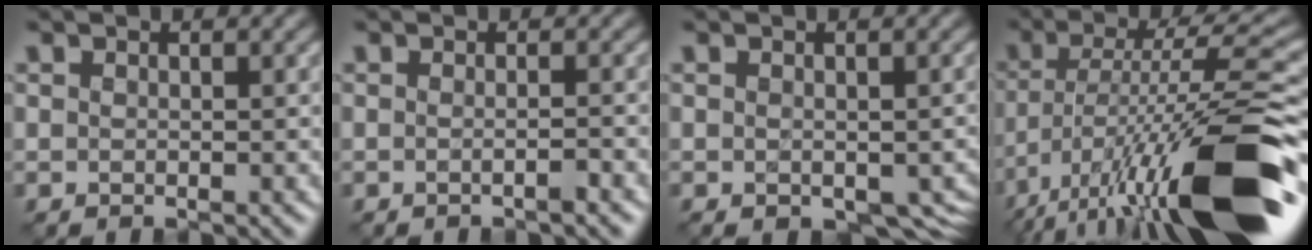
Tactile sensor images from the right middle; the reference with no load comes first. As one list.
[{"total": 0.8, "force": [-0.6, -0.4, 0.4], "torque": [-0.003, 0.001, -0.016]}, {"total": 4.4, "force": [-0.8, 2.9, 3.2], "torque": [-0.049, -0.020, -0.009]}, {"total": 15.1, "force": [-8.2, 2.2, 12.4], "torque": [-0.210, 0.007, -0.151]}]